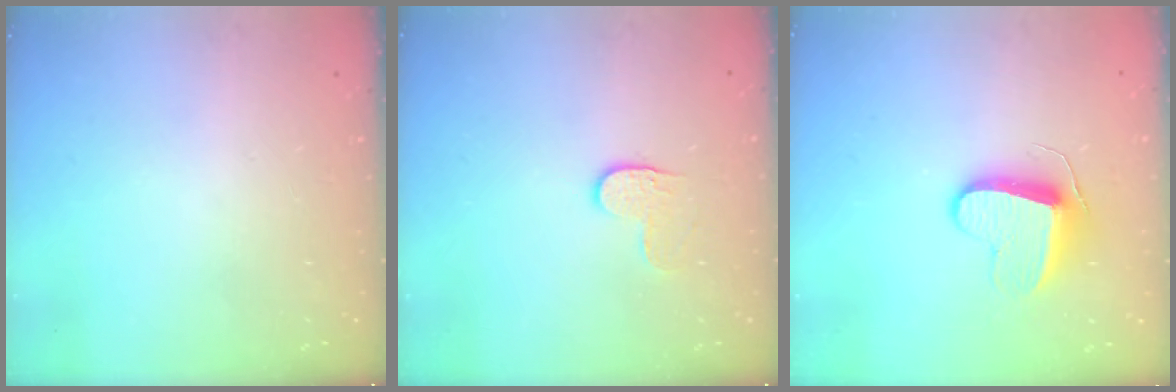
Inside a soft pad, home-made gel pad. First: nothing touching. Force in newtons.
{"total": 4.2, "press": 4.2, "slide": 0.5}
{"total": 11.2, "press": 11.1, "slide": 0.8}